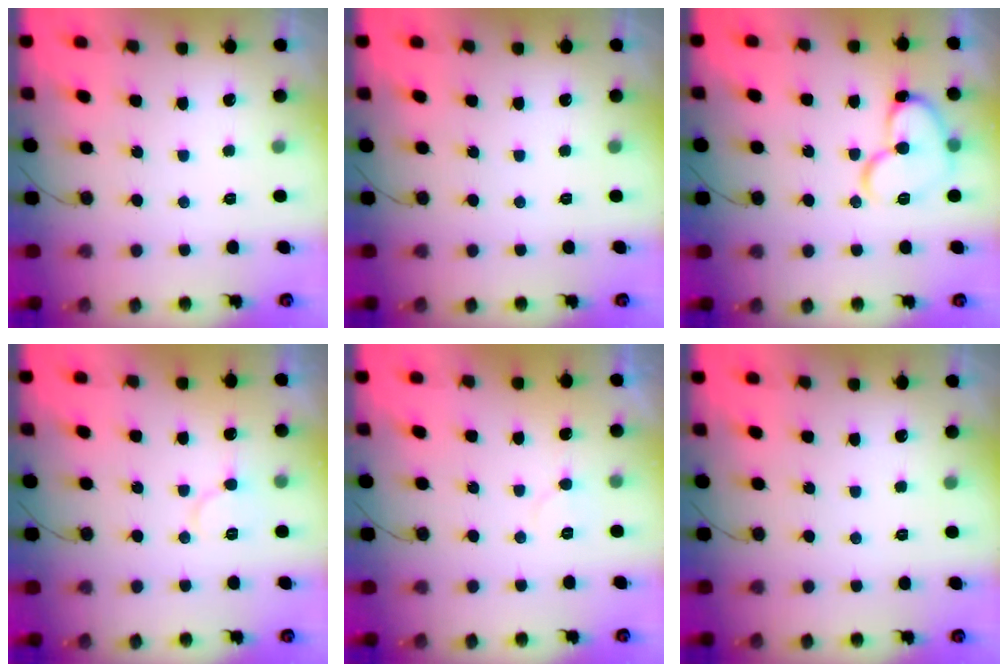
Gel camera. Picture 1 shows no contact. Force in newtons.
{"total": 0.0}
{"total": 13.3, "press": 13.1, "slide": 2.1}
{"total": 6.8, "press": 6.8, "slide": 0.8}
{"total": 3.4, "press": 3.4, "slide": 0.2}
{"total": 0.0}